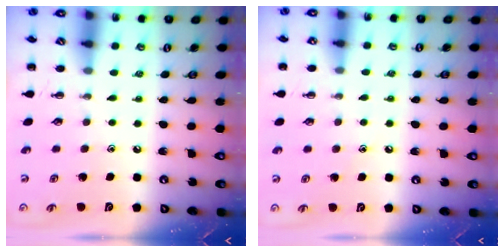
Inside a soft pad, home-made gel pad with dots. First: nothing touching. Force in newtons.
{"total": 5.3, "press": 5.0, "slide": 1.7}